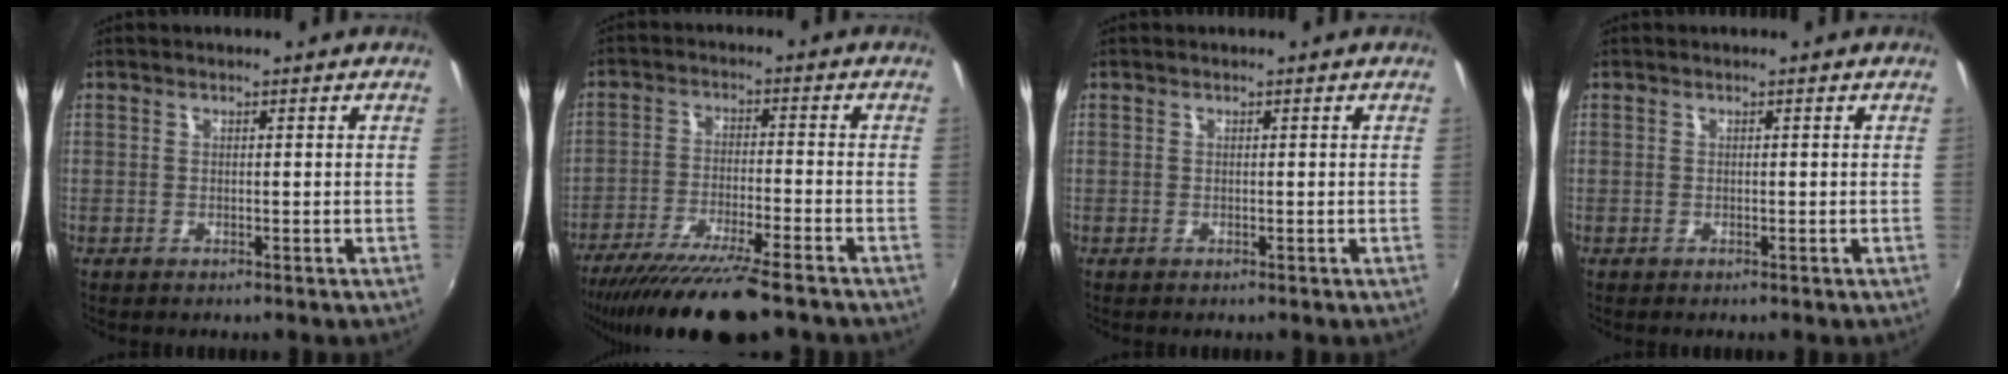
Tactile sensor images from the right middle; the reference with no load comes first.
{"total": 16.1, "force": [-13.0, 1.8, 9.3], "torque": [-0.186, -0.041, -0.217]}
{"total": 0.0}
{"total": 0.0}